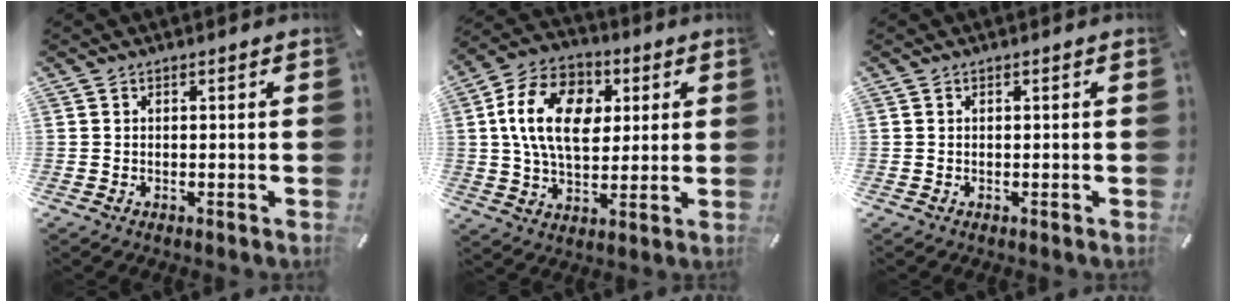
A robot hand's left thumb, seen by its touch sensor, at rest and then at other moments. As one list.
[{"total": 16.3, "force": [3.0, 11.3, 11.3], "torque": [-0.221, 0.015, 0.052]}, {"total": 0.0}]